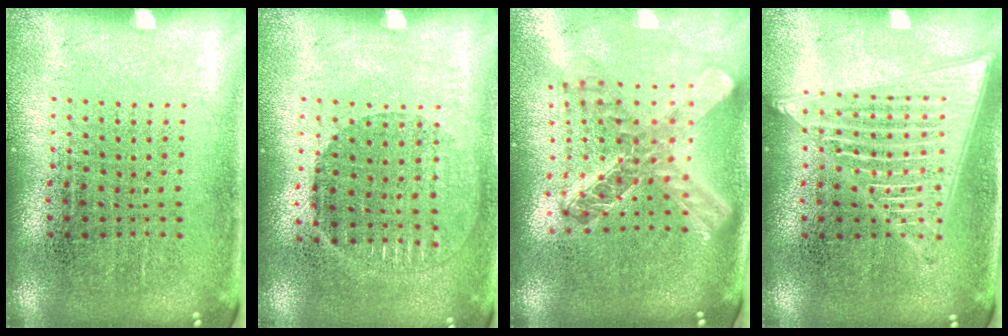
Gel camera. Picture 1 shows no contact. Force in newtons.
{"total": 0.9, "press": 0.8, "slide": 0.4}
{"total": 2.4, "press": 1.9, "slide": 1.4}
{"total": 2.1, "press": 2.1, "slide": 0.2}